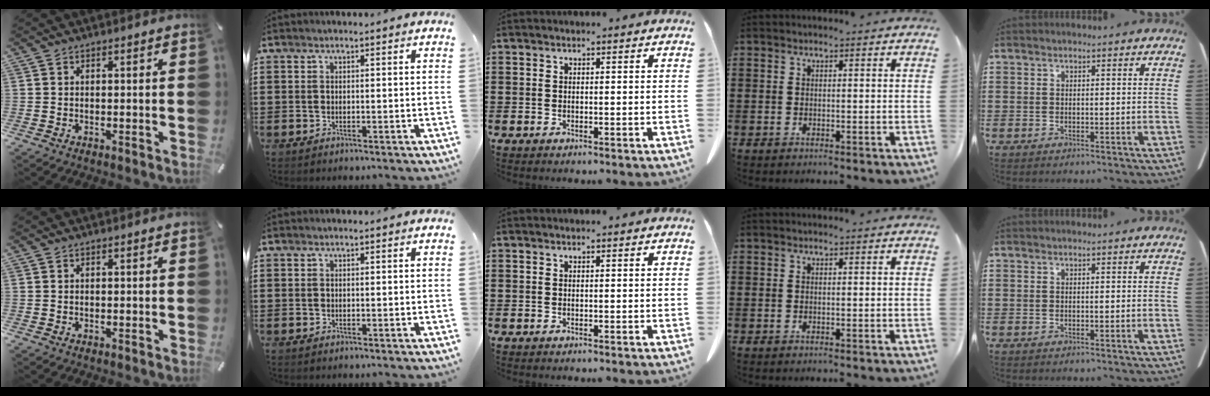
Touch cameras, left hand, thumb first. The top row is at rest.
{}